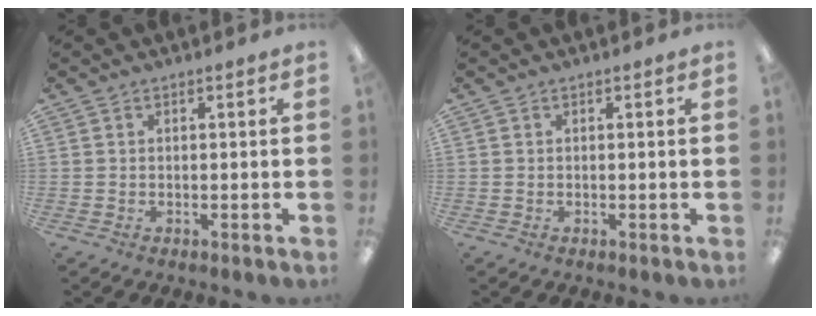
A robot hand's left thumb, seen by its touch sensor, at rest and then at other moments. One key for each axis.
{"total": 0.0}